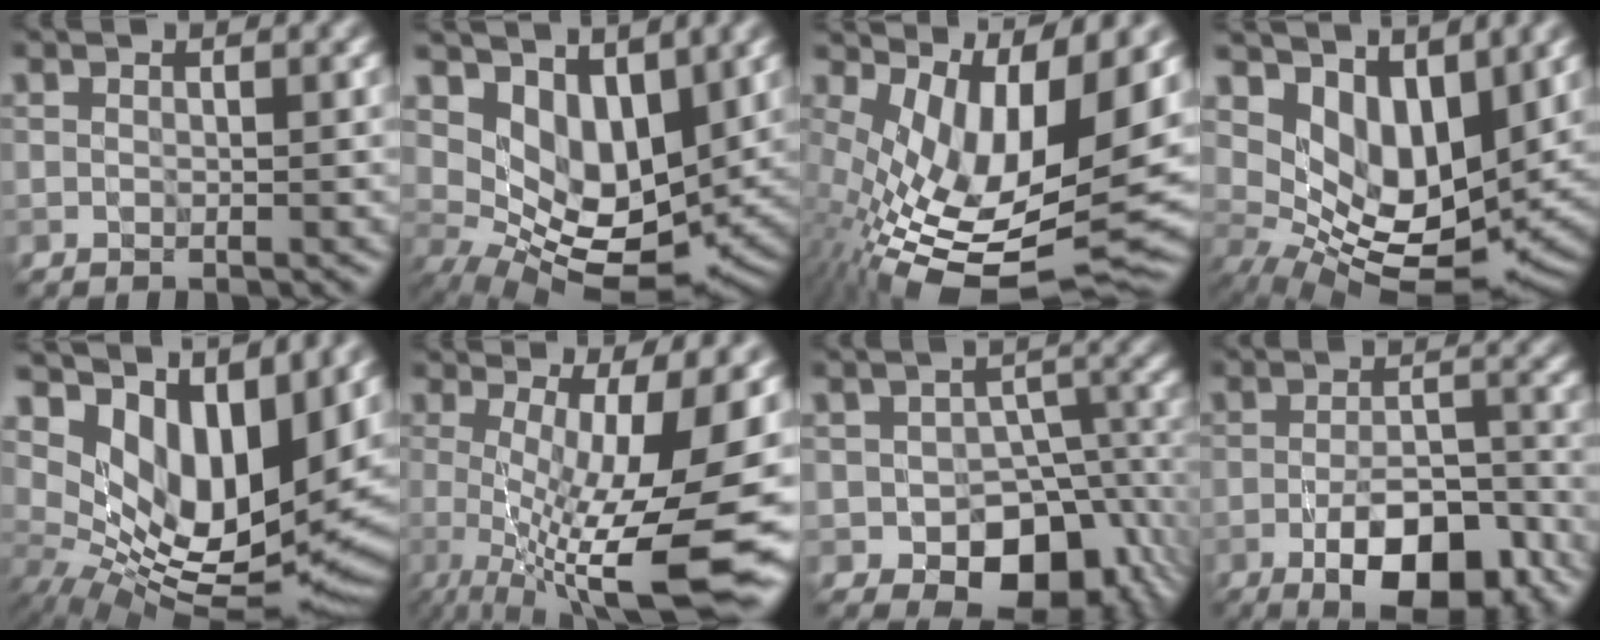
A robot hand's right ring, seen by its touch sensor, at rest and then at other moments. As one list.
[{"total": 7.2, "force": [2.8, 4.0, 5.3], "torque": [-0.101, -0.020, 0.054]}, {"total": 14.5, "force": [1.6, 5.7, 13.3], "torque": [-0.228, -0.016, 0.048]}, {"total": 8.5, "force": [3.6, 4.5, 6.3], "torque": [-0.115, -0.020, 0.073]}, {"total": 12.5, "force": [5.6, 6.0, 9.5], "torque": [-0.176, 0.000, 0.108]}, {"total": 14.6, "force": [-2.5, 4.1, 13.8], "torque": [-0.200, -0.016, -0.035]}, {"total": 10.2, "force": [-3.5, 6.5, 7.1], "torque": [-0.094, -0.022, -0.035]}, {"total": 8.2, "force": [-4.1, 3.2, 6.3], "torque": [-0.096, 0.005, -0.068]}]